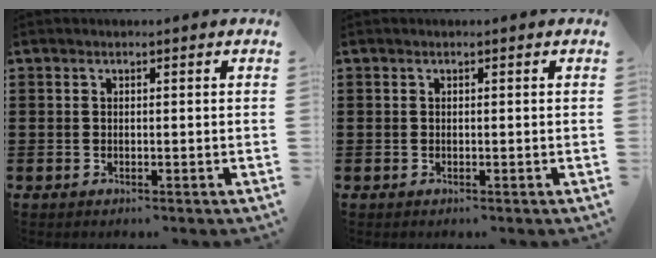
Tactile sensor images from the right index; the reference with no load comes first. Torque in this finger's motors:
{"motor_torque": [0.00, 0.00, 0.00, -0.01]}